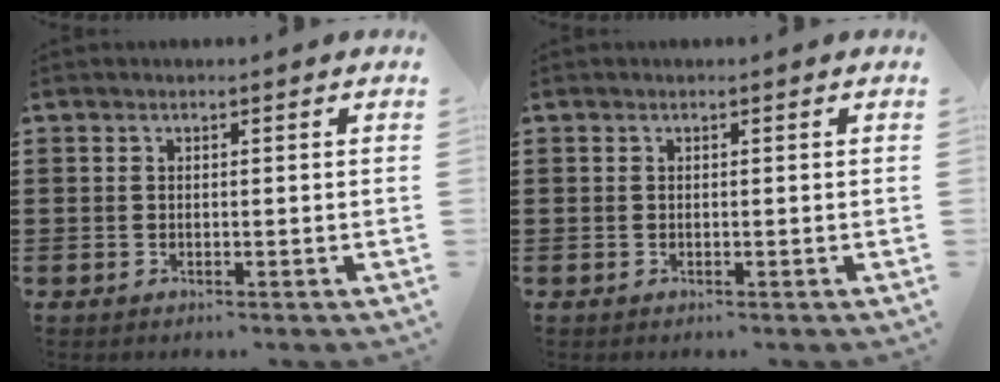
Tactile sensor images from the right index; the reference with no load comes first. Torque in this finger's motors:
{"motor_torque": [-0.01, 0.00, 0.00, 0.00]}